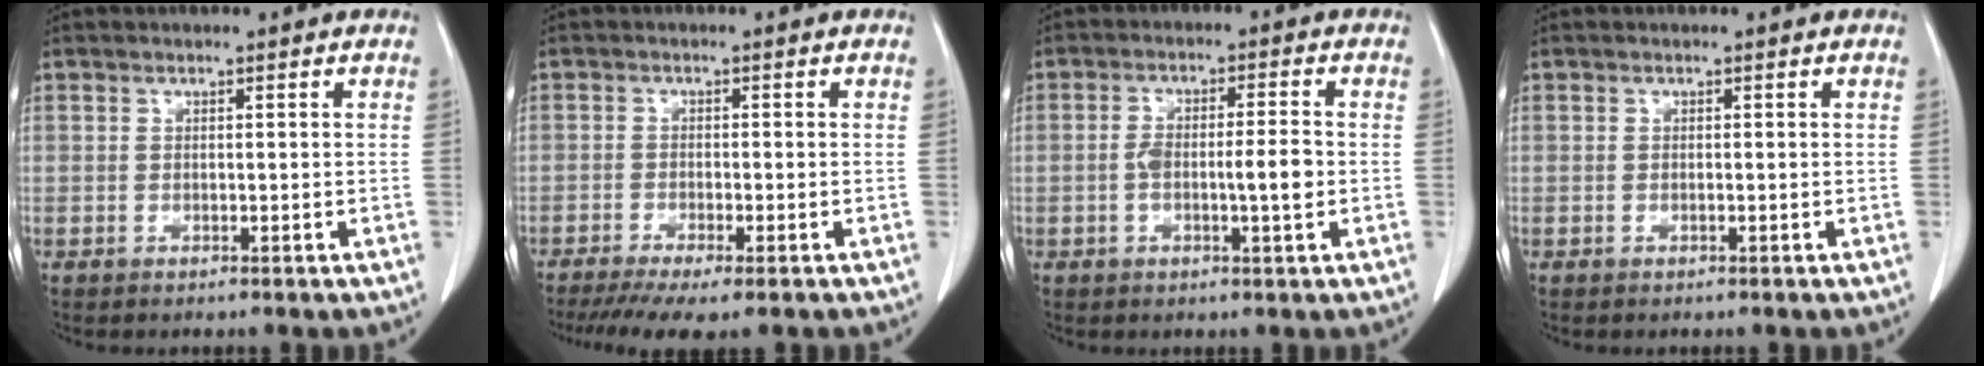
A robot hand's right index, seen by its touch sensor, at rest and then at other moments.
{"total": 7.7, "force": [-5.8, 0.8, 5.0], "torque": [-0.075, -0.016, -0.092]}
{"total": 5.9, "force": [-1.0, 0.9, 5.7], "torque": [-0.110, 0.007, -0.016]}
{"total": 0.0}